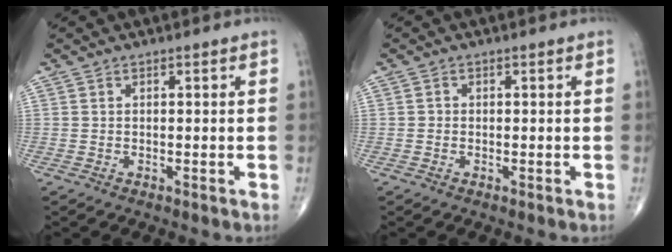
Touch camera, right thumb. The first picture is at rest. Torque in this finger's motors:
{"motor_torque": [-0.38, -0.17, -0.01, 0.09, 0.05]}